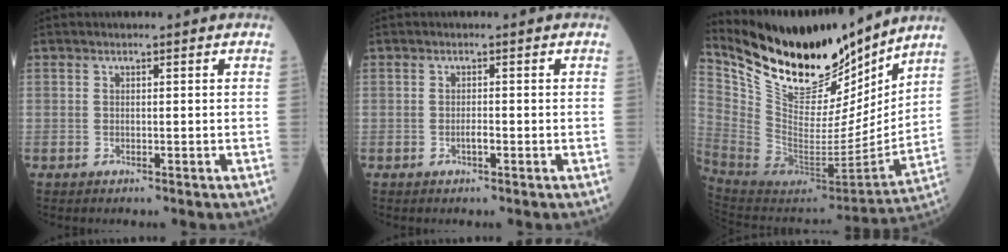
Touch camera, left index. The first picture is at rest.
{"total": 1.0, "force": [-0.5, 0.2, 0.9], "torque": [-0.018, 0.000, -0.009]}
{"total": 23.6, "force": [20.0, 6.5, 10.8], "torque": [-0.203, -0.032, 0.345]}